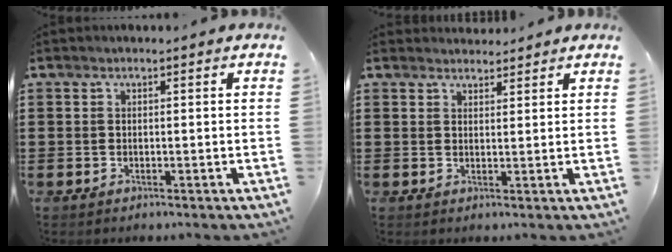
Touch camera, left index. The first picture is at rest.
{"total": 1.9, "force": [1.9, 0.5, -0.1], "torque": [-0.002, 0.000, 0.037]}